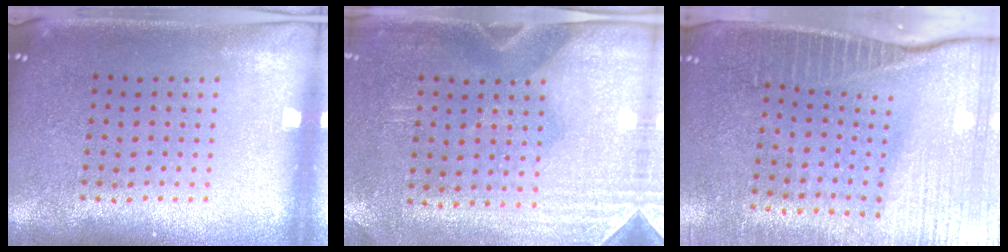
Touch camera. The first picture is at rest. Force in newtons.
{"total": 2.9, "press": 2.5, "slide": 1.5}
{"total": 3.9, "press": 3.5, "slide": 1.7}